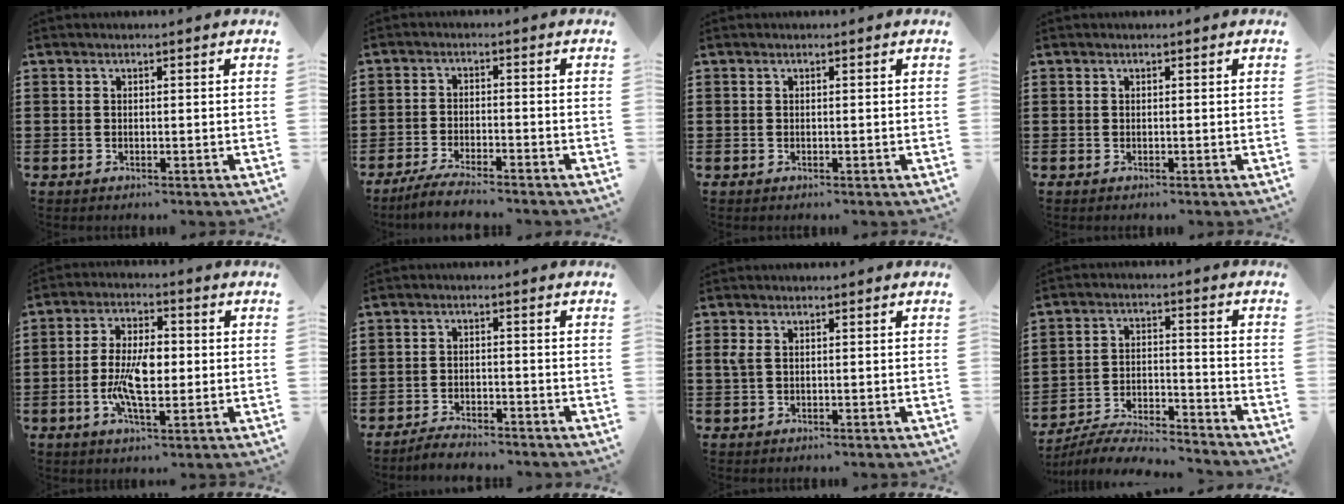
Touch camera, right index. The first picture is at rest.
{"total": 3.9, "force": [-3.6, 0.0, 1.6], "torque": [-0.035, -0.002, -0.070]}
{"total": 0.0}
{"total": 0.0}
{"total": 7.9, "force": [-1.0, 3.5, 7.0], "torque": [-0.151, 0.000, -0.025]}
{"total": 2.6, "force": [-2.6, 0.2, 0.0], "torque": [-0.008, 0.002, -0.055]}
{"total": 1.7, "force": [0.4, 0.8, 1.4], "torque": [-0.045, 0.001, 0.001]}
{"total": 6.7, "force": [-6.4, 0.5, 1.7], "torque": [-0.035, 0.006, -0.127]}